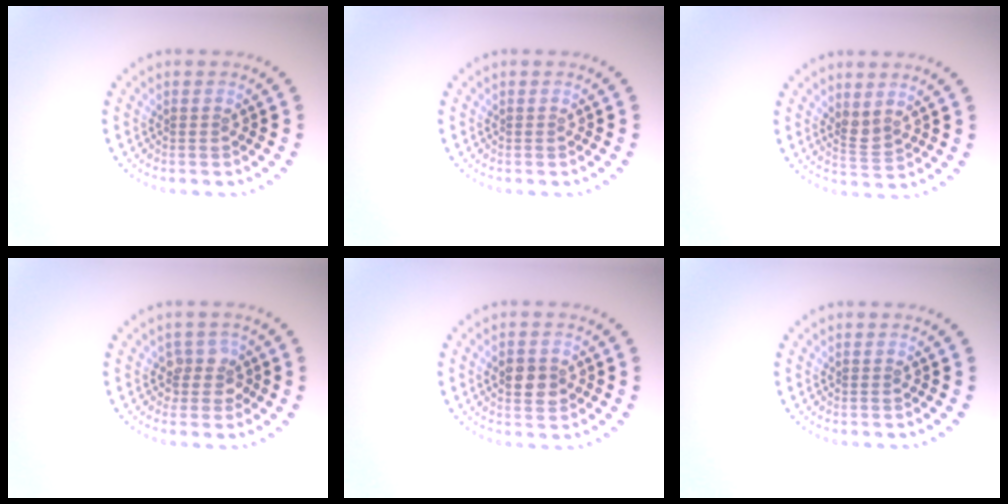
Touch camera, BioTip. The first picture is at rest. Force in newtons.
{"total": 0.0}
{"total": 1.7, "press": 1.4, "slide": 1.0}
{"total": 2.1, "press": 1.7, "slide": 1.3}
{"total": 2.8, "press": 2.8, "slide": 0.2}
{"total": 0.0}